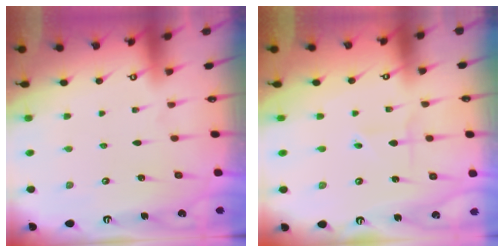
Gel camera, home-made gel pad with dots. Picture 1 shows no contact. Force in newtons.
{"total": 2.0, "press": 1.7, "slide": 1.0}